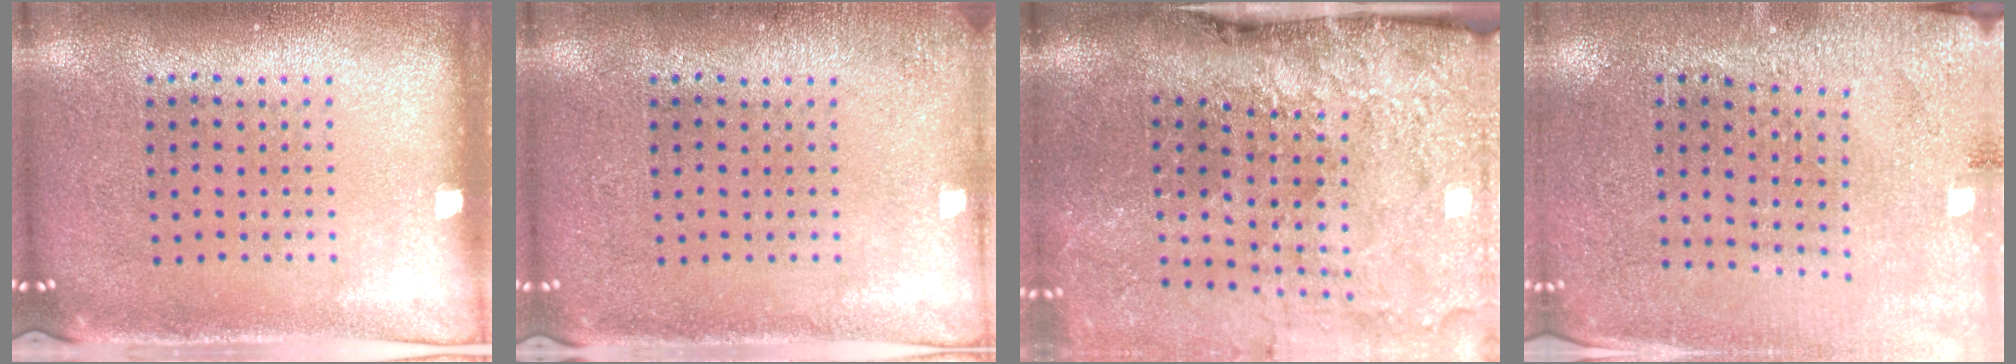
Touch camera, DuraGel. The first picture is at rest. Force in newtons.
{"total": 1.2, "press": 1.1, "slide": 0.2}
{"total": 5.1, "press": 3.8, "slide": 3.3}
{"total": 2.8, "press": 2.8, "slide": 0.1}